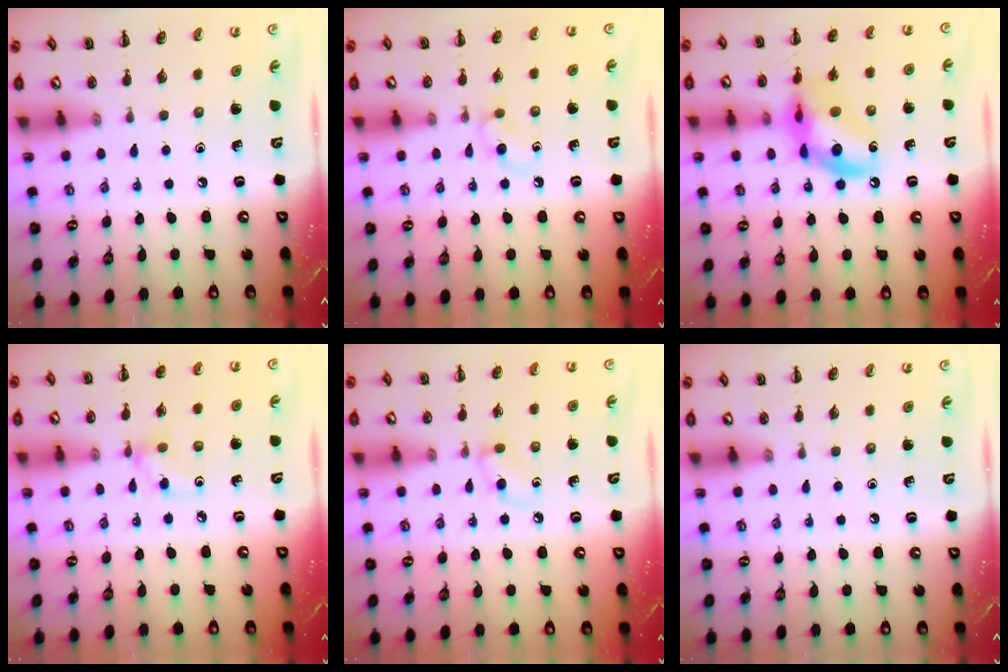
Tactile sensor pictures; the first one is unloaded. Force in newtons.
{"total": 2.4, "press": 2.1, "slide": 1.1}
{"total": 13.6, "press": 13.2, "slide": 3.0}
{"total": 3.0, "press": 2.8, "slide": 1.2}
{"total": 3.9, "press": 3.6, "slide": 1.5}
{"total": 0.0}